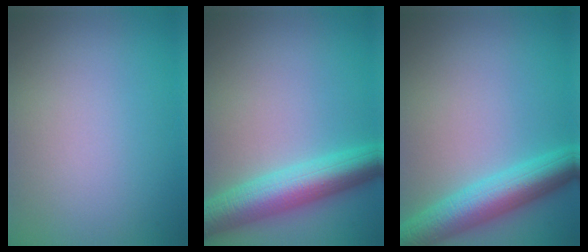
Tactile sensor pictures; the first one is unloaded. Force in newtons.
{"total": 6.7, "press": 6.7, "slide": 0.1}
{"total": 6.2, "press": 6.2, "slide": 0.2}